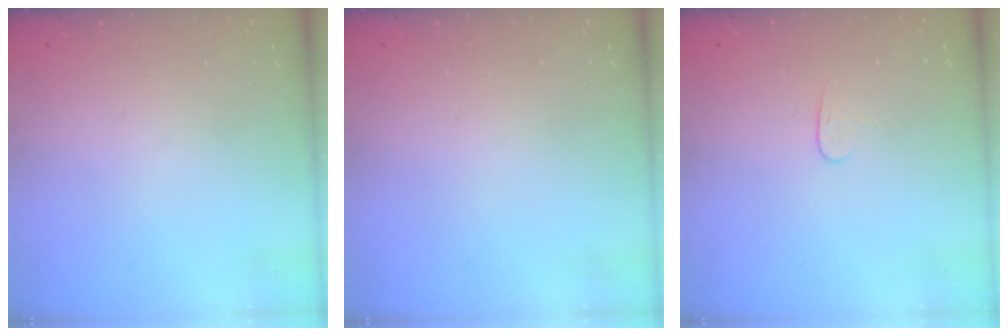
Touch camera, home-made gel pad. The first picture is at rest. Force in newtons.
{"total": 0.5, "press": 0.5, "slide": 0.1}
{"total": 4.3, "press": 4.3, "slide": 0.3}